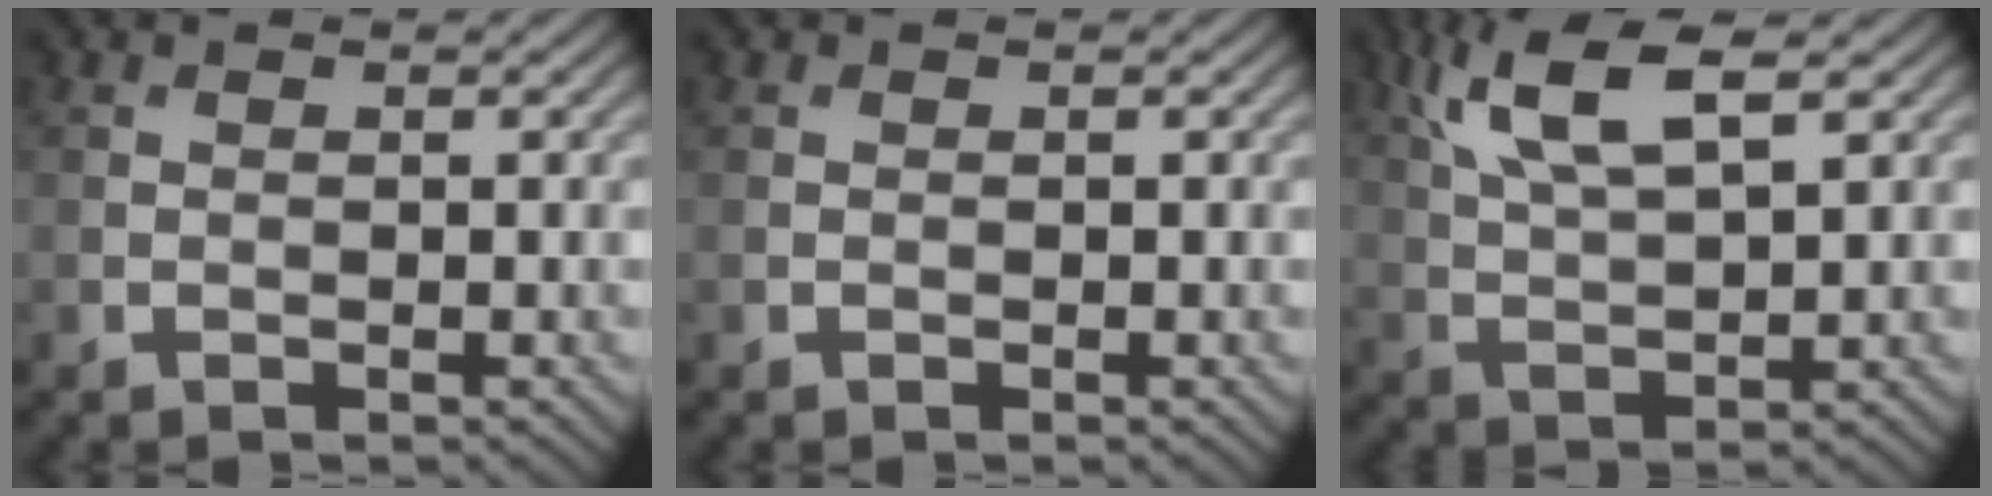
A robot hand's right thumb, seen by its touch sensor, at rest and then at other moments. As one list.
[{"total": 0.0}, {"total": 8.9, "force": [4.6, 2.8, 7.2], "torque": [-0.158, 0.016, 0.094]}]